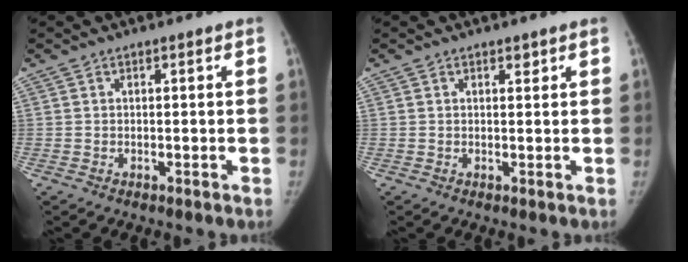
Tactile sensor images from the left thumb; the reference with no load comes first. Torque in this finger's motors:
{"motor_torque": [0.26, 0.27, 0.10, -0.03, -0.01]}